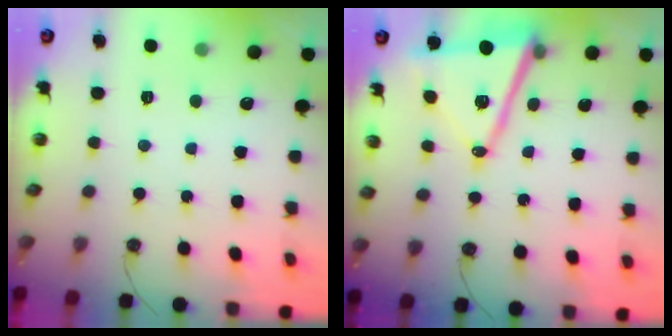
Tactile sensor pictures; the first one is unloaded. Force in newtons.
{"total": 14.1, "press": 13.9, "slide": 2.5}